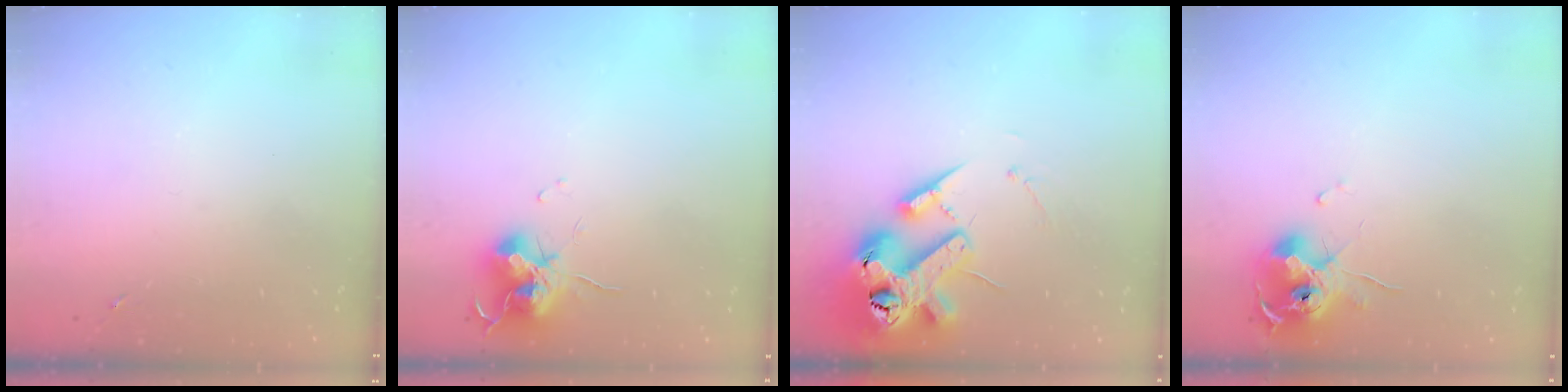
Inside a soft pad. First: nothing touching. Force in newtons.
{"total": 12.6, "press": 12.5, "slide": 1.4}
{"total": 18.8, "press": 18.6, "slide": 2.9}
{"total": 12.9, "press": 12.9, "slide": 1.4}